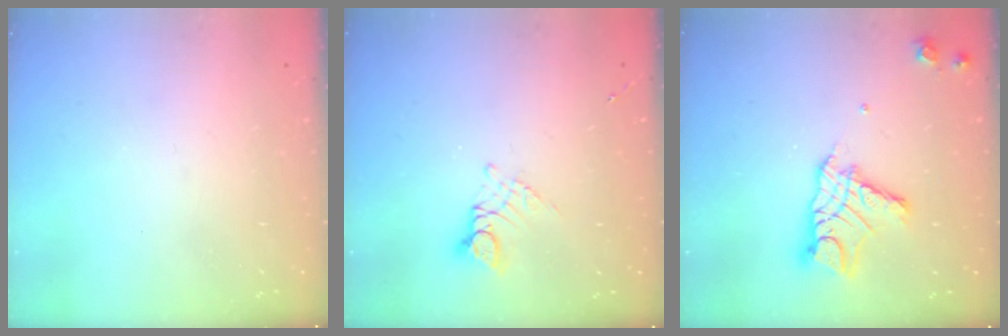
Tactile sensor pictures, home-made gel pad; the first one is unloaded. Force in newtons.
{"total": 6.1, "press": 6.1, "slide": 0.6}
{"total": 12.0, "press": 11.9, "slide": 1.0}